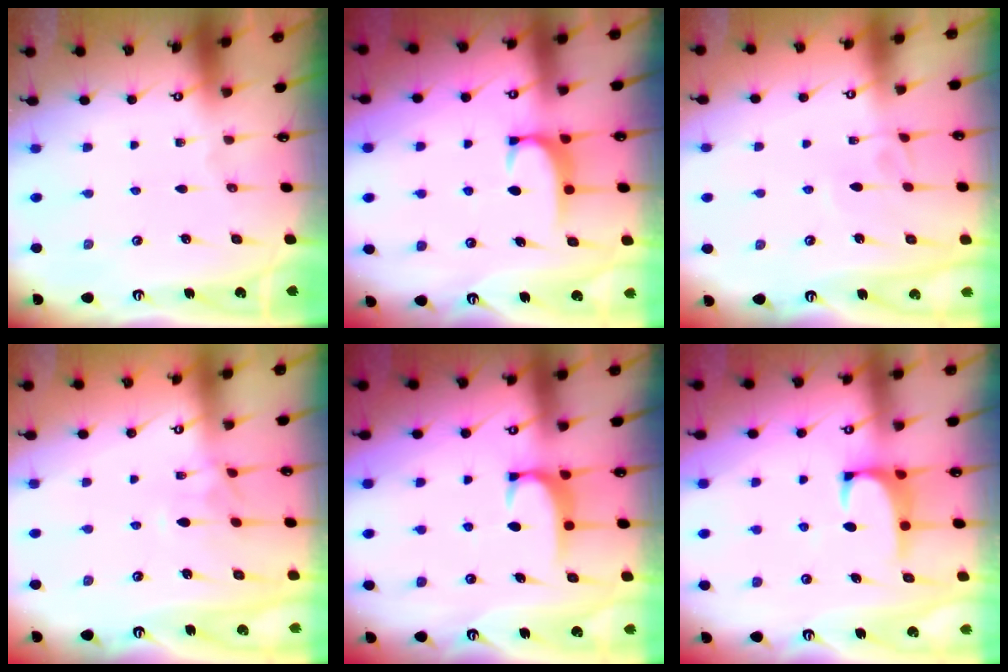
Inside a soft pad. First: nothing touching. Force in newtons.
{"total": 1.6, "press": 1.6, "slide": 0.5}
{"total": 4.1, "press": 4.1, "slide": 0.2}
{"total": 1.2, "press": 0.9, "slide": 0.8}
{"total": 1.8, "press": 1.7, "slide": 0.5}
{"total": 1.0, "press": 0.8, "slide": 0.4}